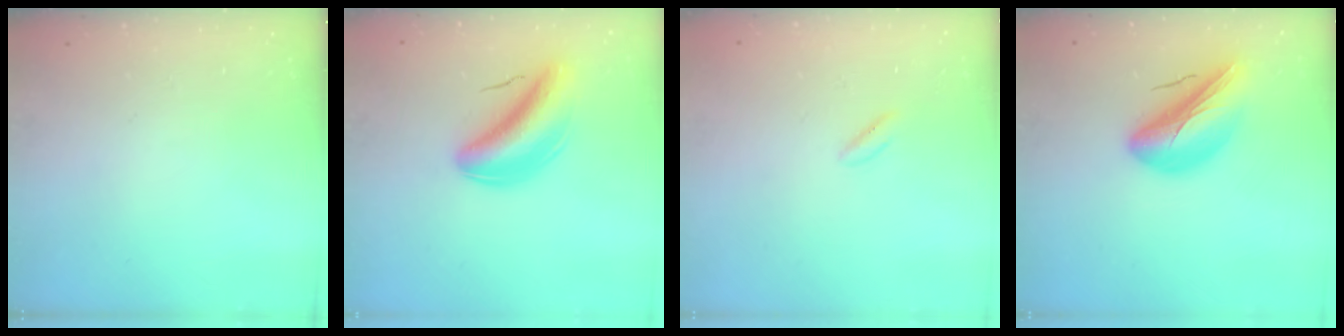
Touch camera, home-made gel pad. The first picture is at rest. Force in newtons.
{"total": 5.9, "press": 5.5, "slide": 2.2}
{"total": 0.7, "press": 0.3, "slide": 0.6}
{"total": 14.0, "press": 13.5, "slide": 3.6}